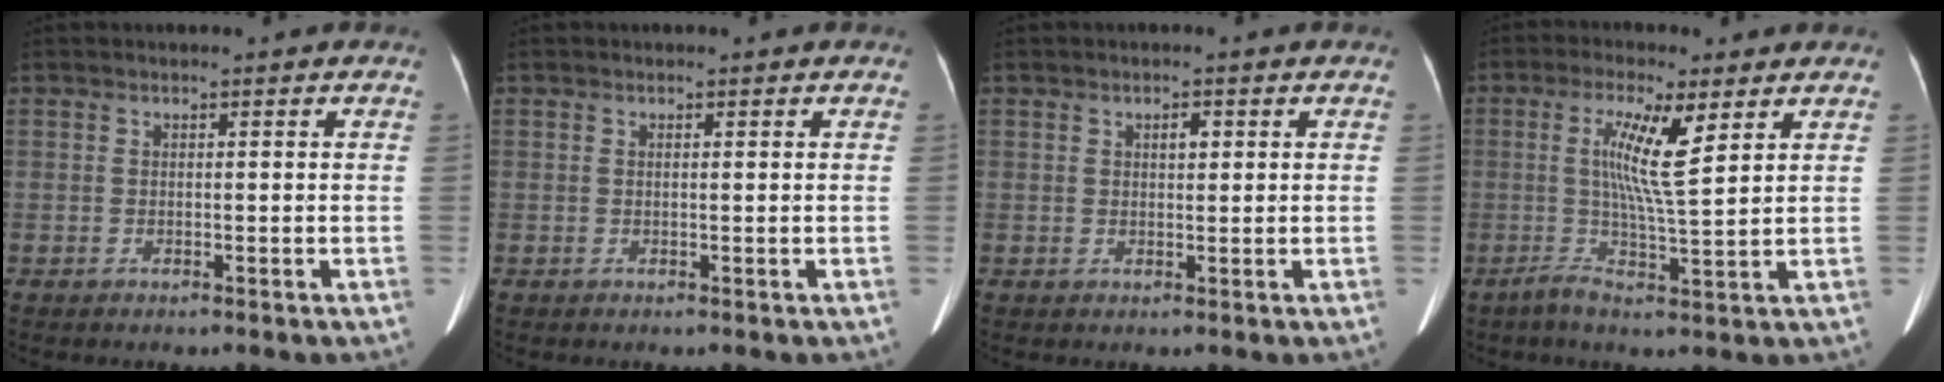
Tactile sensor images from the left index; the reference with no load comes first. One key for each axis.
{"total": 0.0}
{"total": 1.2, "fx": 0.1, "fy": 0.6, "fz": 1.0, "tx": -0.013, "ty": -0.005, "tz": 0.006}
{"total": 6.9, "fx": 1.4, "fy": -0.5, "fz": 6.7, "tx": -0.123, "ty": -0.003, "tz": 0.032}